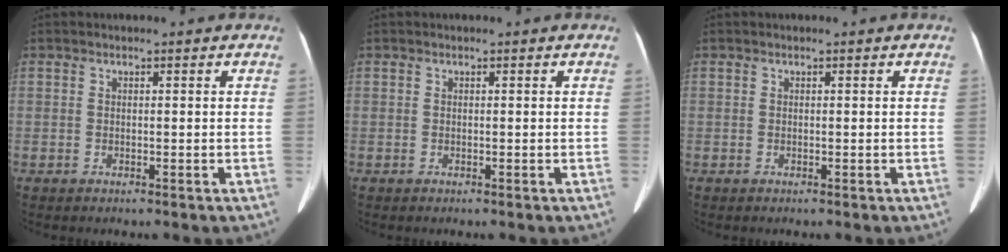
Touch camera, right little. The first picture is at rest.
{"total": 0.0}
{"total": 0.0}